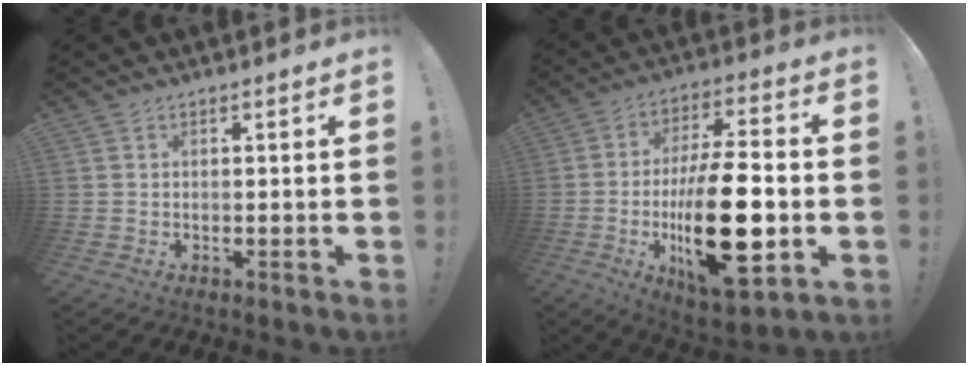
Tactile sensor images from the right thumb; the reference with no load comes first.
{"total": 25.7, "force": [-4.5, 10.1, 23.2], "torque": [-0.401, 0.001, -0.066]}